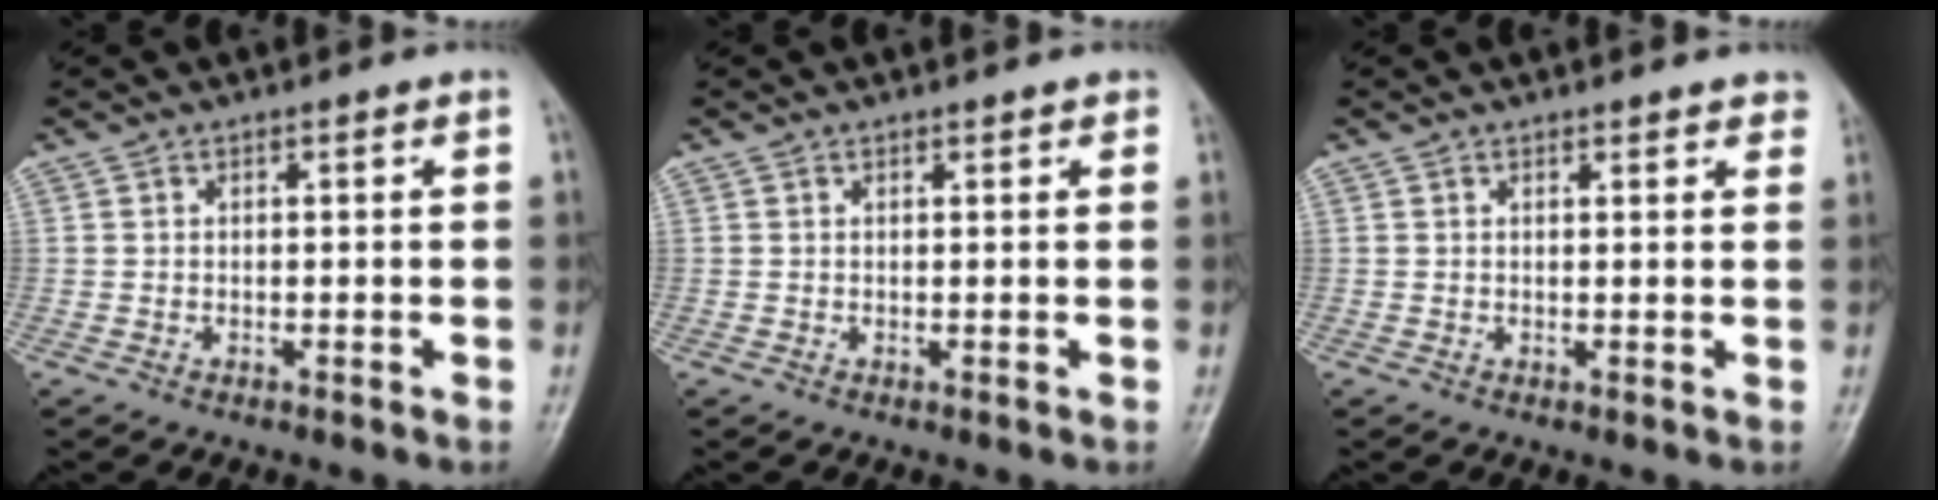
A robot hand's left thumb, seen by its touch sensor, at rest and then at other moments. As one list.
[{"total": 1.1, "force": [0.8, 0.5, 0.5], "torque": [-0.004, -0.003, 0.007]}, {"total": 3.2, "force": [2.7, 1.1, 1.4], "torque": [0.005, -0.003, 0.024]}]